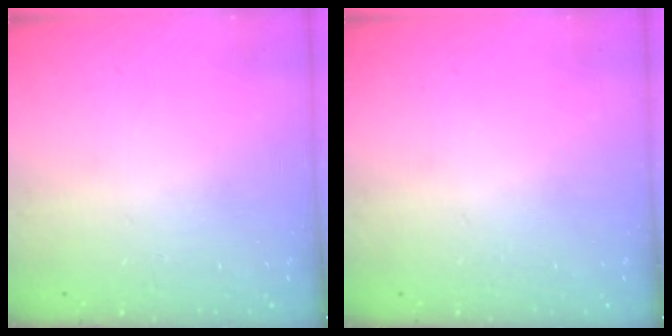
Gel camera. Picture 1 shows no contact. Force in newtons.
{"total": 0.0}